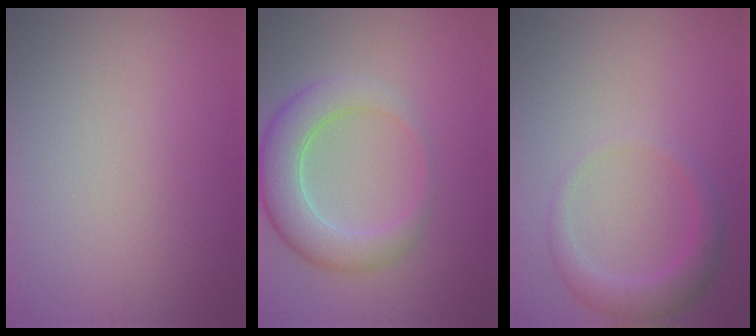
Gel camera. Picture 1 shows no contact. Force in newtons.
{"total": 5.7, "press": 5.7, "slide": 0.3}
{"total": 2.9, "press": 2.9, "slide": 0.1}